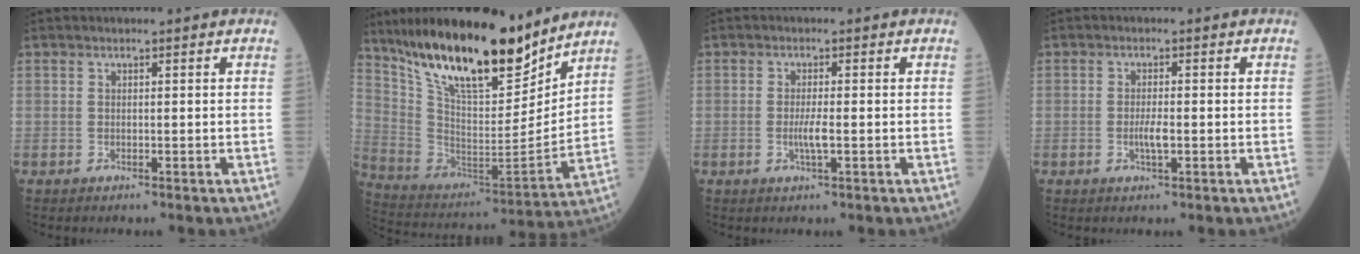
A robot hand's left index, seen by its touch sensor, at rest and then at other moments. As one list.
[{"total": 22.3, "force": [17.5, 4.7, 13.1], "torque": [-0.234, -0.016, 0.312]}, {"total": 2.5, "force": [-0.5, 0.1, 2.4], "torque": [-0.051, -0.004, -0.009]}, {"total": 2.3, "force": [-0.5, 0.4, 2.3], "torque": [-0.048, -0.002, -0.009]}]